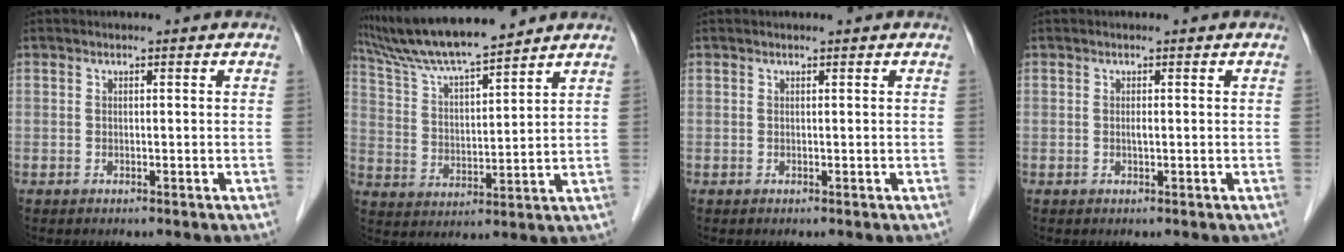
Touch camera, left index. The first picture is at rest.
{"total": 13.3, "force": [12.0, 0.3, 5.8], "torque": [-0.111, 0.018, 0.219]}
{"total": 0.6, "force": [0.6, 0.0, 0.2], "torque": [-0.005, 0.007, 0.011]}
{"total": 0.5, "force": [0.1, 0.1, 0.5], "torque": [-0.012, -0.001, 0.003]}